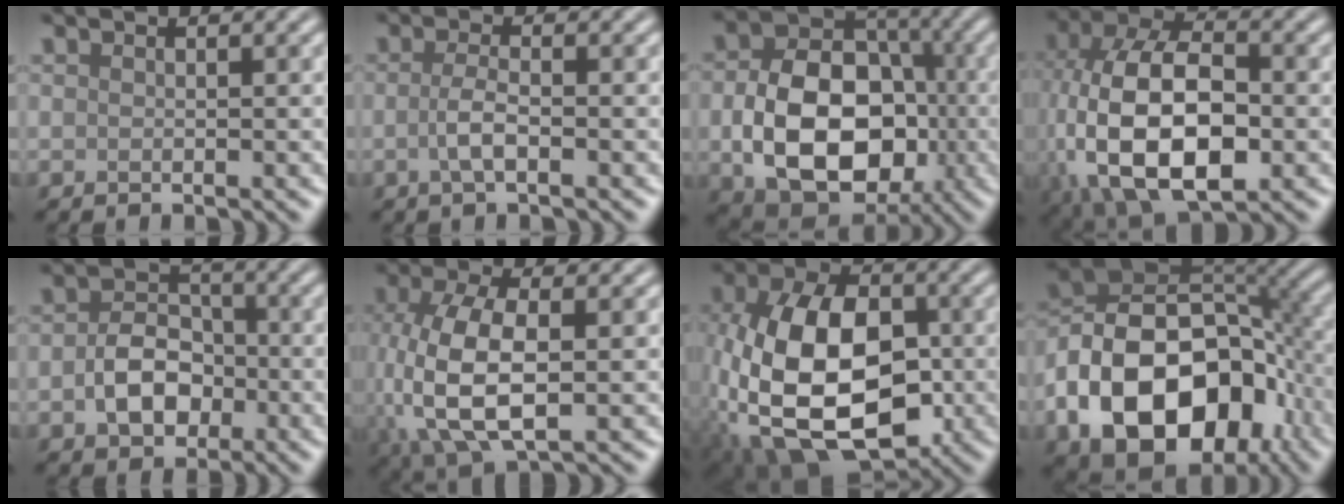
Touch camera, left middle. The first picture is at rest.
{"total": 2.1, "force": [-0.6, 0.6, 1.9], "torque": [-0.043, 0.001, -0.015]}
{"total": 11.6, "force": [-2.2, 8.3, 7.7], "torque": [-0.138, -0.009, -0.035]}
{"total": 14.8, "force": [-1.9, 8.7, 11.9], "torque": [-0.237, -0.010, -0.030]}
{"total": 4.6, "force": [-1.3, 3.4, 2.9], "torque": [-0.050, 0.001, -0.023]}
{"total": 9.4, "force": [-0.8, 4.7, 8.1], "torque": [-0.185, -0.009, -0.011]}
{"total": 15.0, "force": [-3.2, 9.3, 11.4], "torque": [-0.235, -0.013, -0.057]}
{"total": 16.1, "force": [-5.3, 10.9, 10.6], "torque": [-0.187, -0.004, -0.091]}